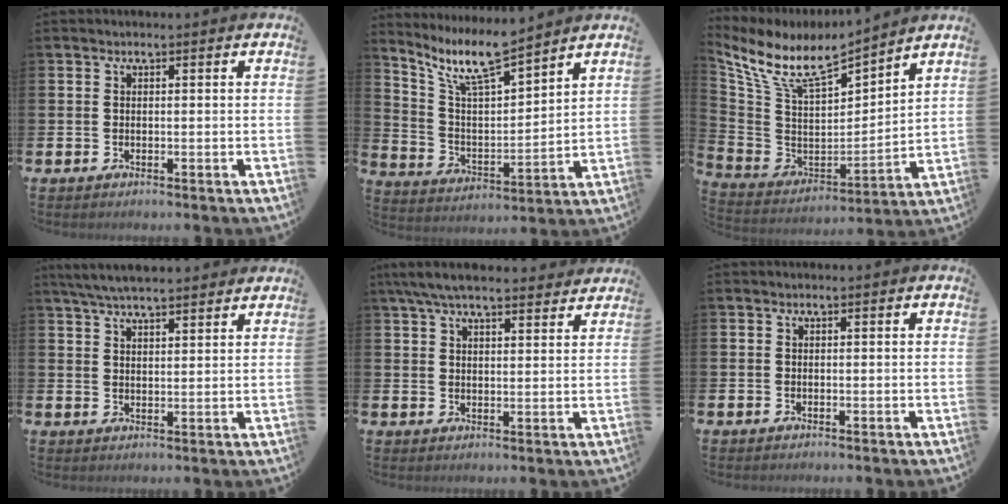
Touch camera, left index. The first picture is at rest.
{"total": 9.8, "force": [8.2, 1.8, 4.9], "torque": [-0.127, -0.039, 0.148]}
{"total": 9.1, "force": [7.8, 2.3, 4.1], "torque": [-0.124, -0.053, 0.133]}
{"total": 5.7, "force": [5.4, 0.7, 1.6], "torque": [-0.049, -0.015, 0.101]}
{"total": 6.6, "force": [6.0, 1.2, 2.4], "torque": [-0.057, -0.020, 0.110]}
{"total": 0.0}